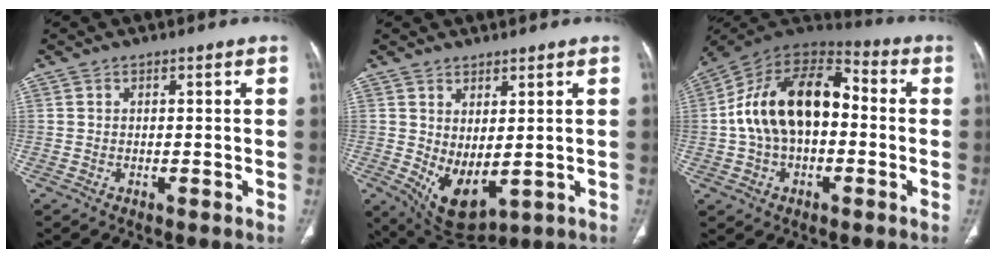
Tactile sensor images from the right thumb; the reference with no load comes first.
{"total": 8.4, "force": [-0.3, 4.3, 7.2], "torque": [-0.114, -0.015, 0.023]}
{"total": 19.4, "force": [0.0, 11.9, 15.4], "torque": [-0.258, 0.044, -0.006]}